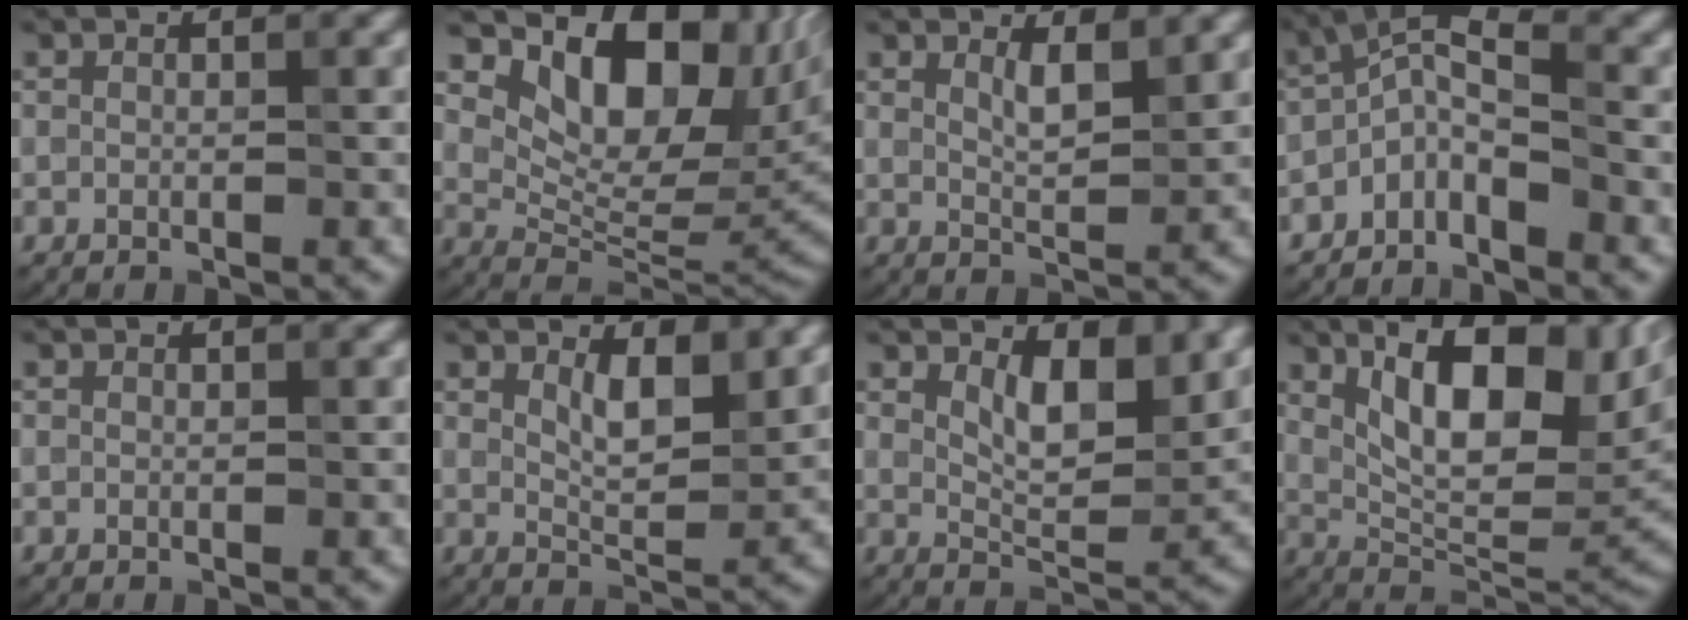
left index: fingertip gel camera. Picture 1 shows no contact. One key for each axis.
{"total": 11.7, "fx": 5.9, "fy": 6.3, "fz": 7.9, "tx": -0.114, "ty": -0.009, "tz": 0.110}
{"total": 2.3, "fx": 1.5, "fy": 0.6, "fz": 1.6, "tx": -0.030, "ty": -0.006, "tz": 0.028}
{"total": 3.6, "fx": -2.1, "fy": 1.5, "fz": 2.6, "tx": -0.051, "ty": 0.012, "tz": -0.048}
{"total": 0.0}
{"total": 4.1, "fx": 2.0, "fy": 1.6, "fz": 3.1, "tx": -0.057, "ty": -0.008, "tz": 0.035}
{"total": 6.3, "fx": 3.0, "fy": 2.8, "fz": 4.7, "tx": -0.080, "ty": -0.010, "tz": 0.046}
{"total": 13.6, "fx": 4.5, "fy": 5.3, "fz": 11.6, "tx": -0.169, "ty": 0.005, "tz": 0.075}